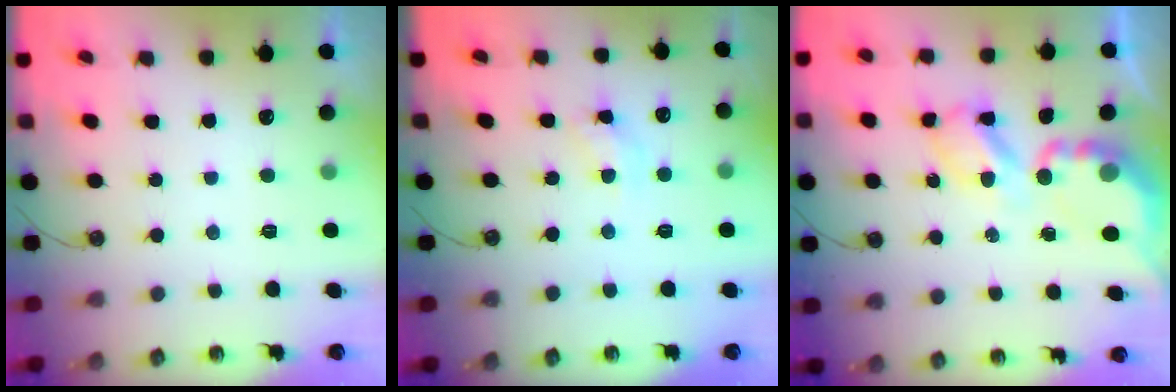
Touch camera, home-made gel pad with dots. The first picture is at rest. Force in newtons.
{"total": 6.8, "press": 6.8, "slide": 0.5}
{"total": 8.6, "press": 8.6, "slide": 0.6}